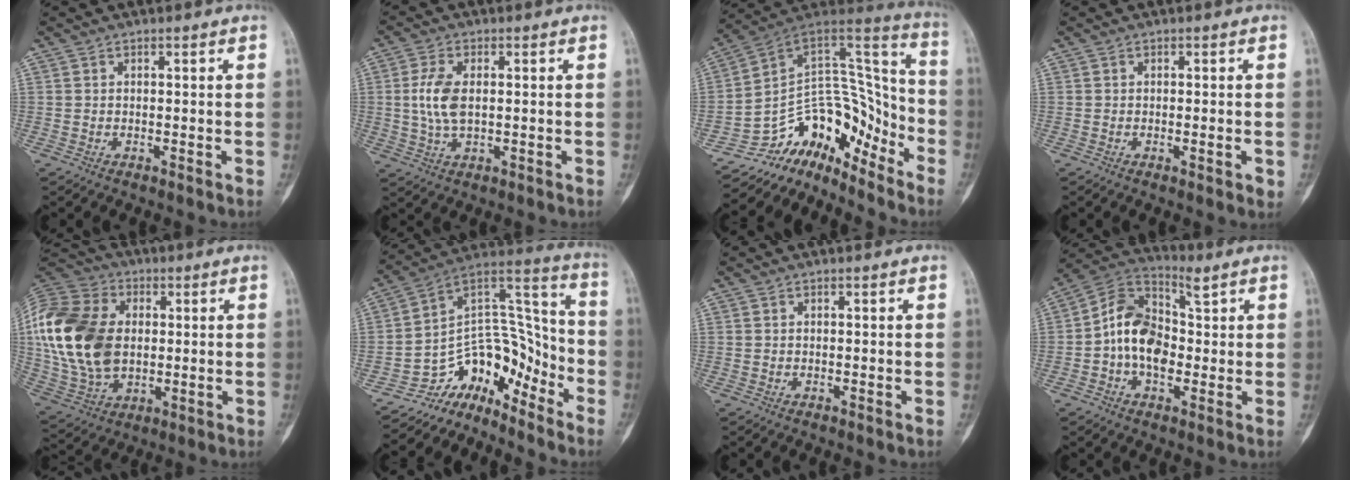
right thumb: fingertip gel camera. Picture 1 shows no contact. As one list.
[{"total": 6.7, "force": [0.4, 3.5, 5.7], "torque": [-0.125, -0.001, 0.005]}, {"total": 16.6, "force": [-13.6, 8.5, 4.4], "torque": [-0.007, 0.150, -0.234]}, {"total": 2.2, "force": [-0.5, 0.7, 2.1], "torque": [-0.025, -0.003, -0.004]}, {"total": 23.0, "force": [1.9, 15.9, 16.5], "torque": [-0.336, 0.000, 0.042]}, {"total": 12.5, "force": [-10.0, 6.6, 3.6], "torque": [-0.007, 0.146, -0.183]}, {"total": 0.0}, {"total": 11.3, "force": [0.5, 7.7, 8.2], "torque": [-0.132, 0.025, 0.000]}]